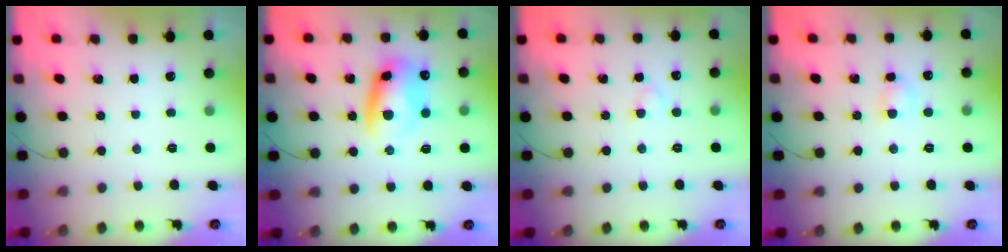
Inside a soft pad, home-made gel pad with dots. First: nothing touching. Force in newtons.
{"total": 10.6, "press": 10.4, "slide": 2.3}
{"total": 1.8, "press": 1.6, "slide": 0.9}
{"total": 3.8, "press": 3.6, "slide": 1.2}